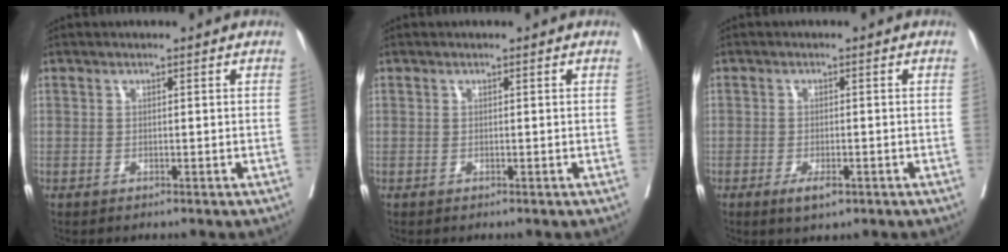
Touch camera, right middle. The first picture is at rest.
{"total": 0.0}
{"total": 3.0, "force": [-1.6, 1.0, 2.3], "torque": [-0.039, -0.001, -0.023]}